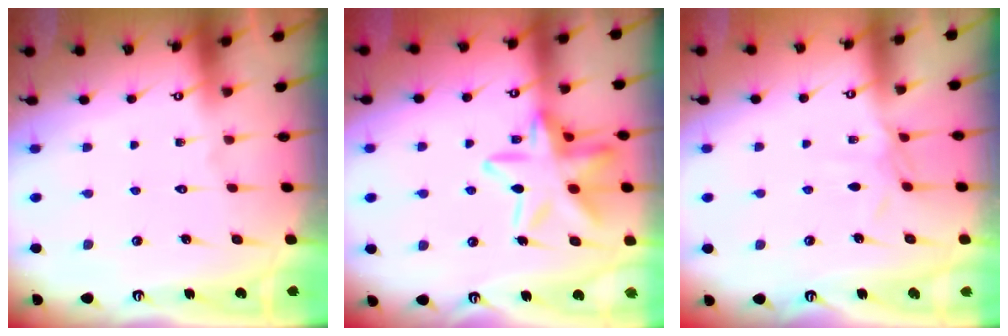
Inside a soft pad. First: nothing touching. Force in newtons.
{"total": 18.2, "press": 18.1, "slide": 1.4}
{"total": 5.1, "press": 5.1, "slide": 0.6}